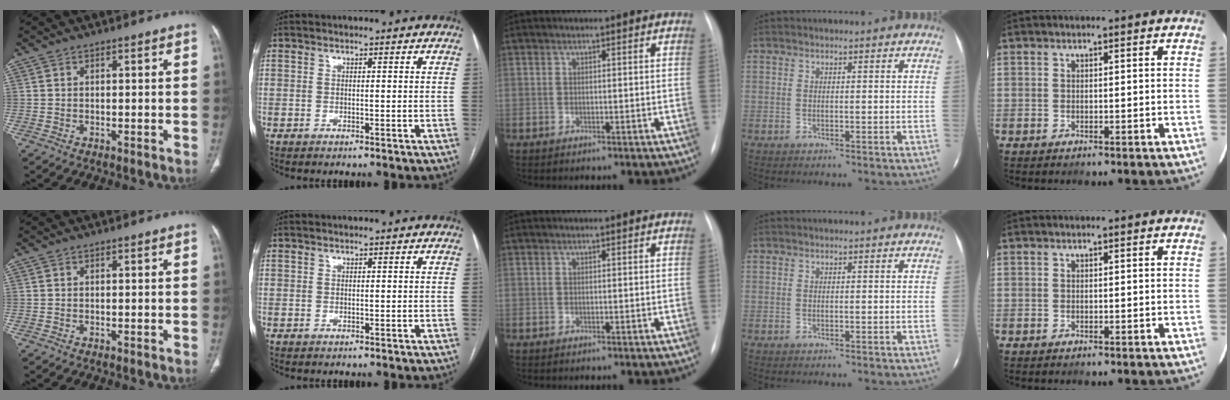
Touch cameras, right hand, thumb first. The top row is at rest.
{}